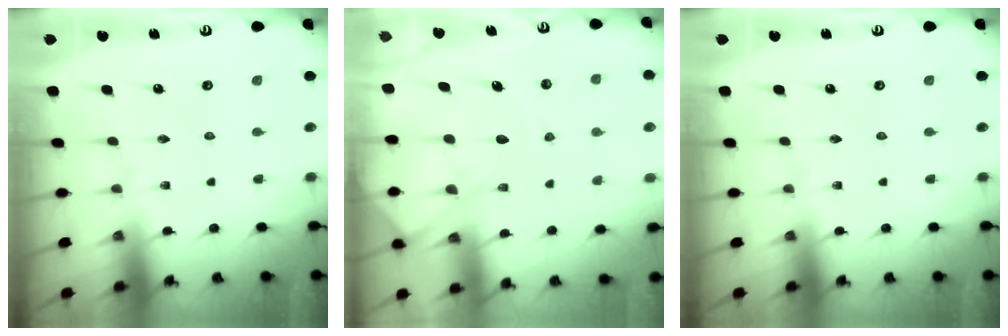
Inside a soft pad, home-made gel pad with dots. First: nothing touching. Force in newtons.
{"total": 13.4, "press": 13.4, "slide": 1.3}
{"total": 0.0}